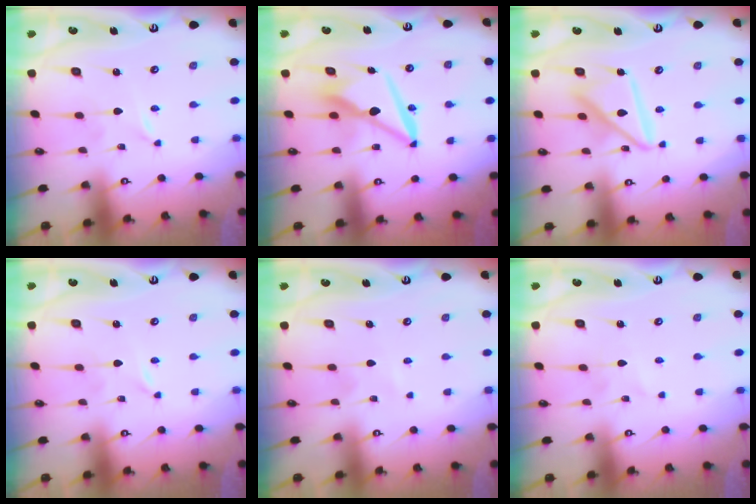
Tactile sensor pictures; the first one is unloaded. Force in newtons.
{"total": 9.1, "press": 8.9, "slide": 1.7}
{"total": 13.5, "press": 13.4, "slide": 1.3}
{"total": 0.0}
{"total": 1.6, "press": 1.6, "slide": 0.2}
{"total": 2.0, "press": 2.0, "slide": 0.2}